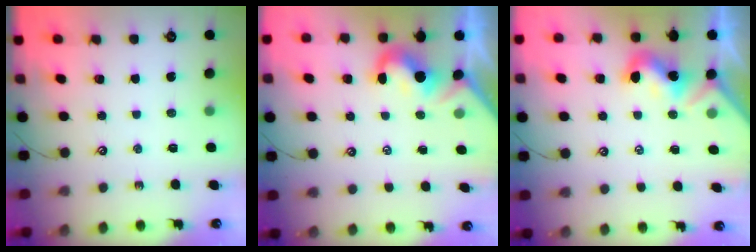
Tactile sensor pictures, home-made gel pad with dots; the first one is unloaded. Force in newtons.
{"total": 1.8, "press": 1.6, "slide": 0.8}
{"total": 1.7, "press": 1.7, "slide": 0.2}